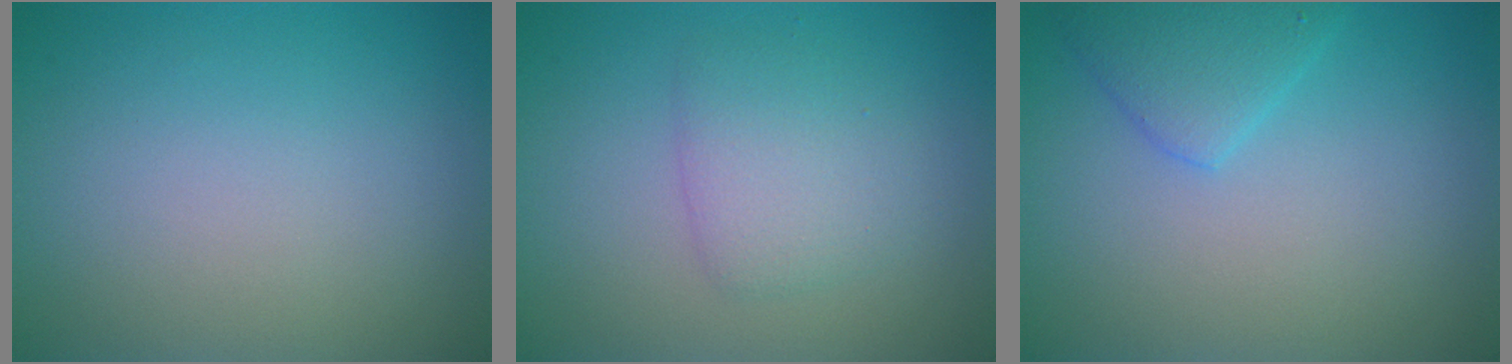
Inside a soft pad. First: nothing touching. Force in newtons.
{"total": 2.9, "press": 2.9, "slide": 0.1}
{"total": 2.6, "press": 2.6, "slide": 0.1}